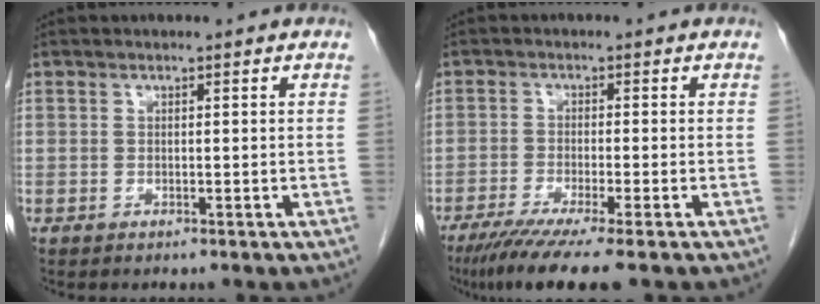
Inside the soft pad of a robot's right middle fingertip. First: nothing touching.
{"total": 8.3, "force": [-6.2, -0.6, 5.6], "torque": [-0.085, -0.024, -0.100]}